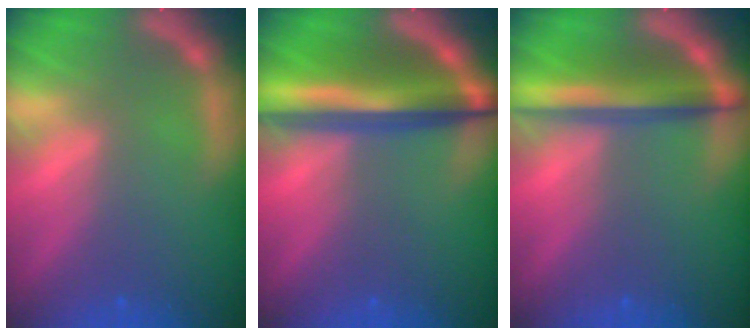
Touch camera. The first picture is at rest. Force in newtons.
{"total": 9.1}
{"total": 6.0}